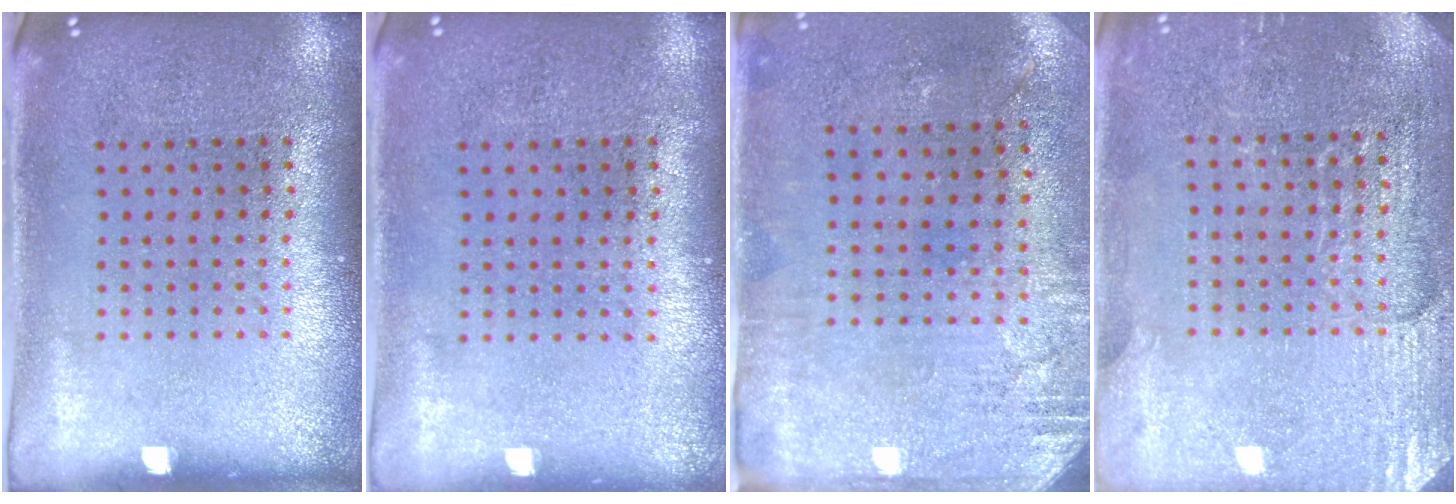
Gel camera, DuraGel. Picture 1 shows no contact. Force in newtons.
{"total": 0.0}
{"total": 2.8, "press": 2.3, "slide": 1.6}
{"total": 2.9, "press": 2.8, "slide": 0.2}